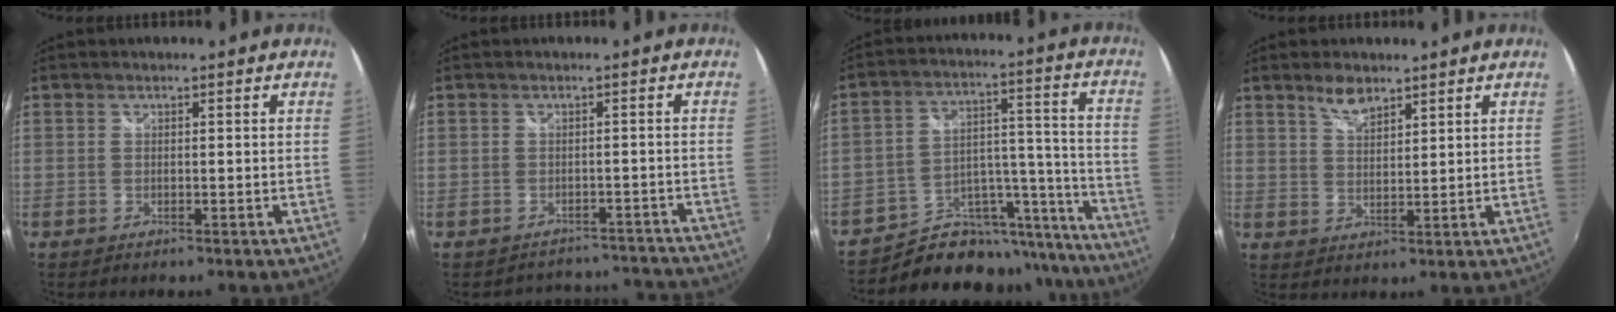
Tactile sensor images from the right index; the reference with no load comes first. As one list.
[{"total": 10.1, "force": [-9.2, 4.1, 0.7], "torque": [-0.007, 0.041, -0.105]}, {"total": 18.4, "force": [-16.0, 8.4, 3.4], "torque": [-0.045, 0.079, -0.227]}, {"total": 4.4, "force": [3.3, 1.7, 2.3], "torque": [-0.037, 0.004, 0.061]}]